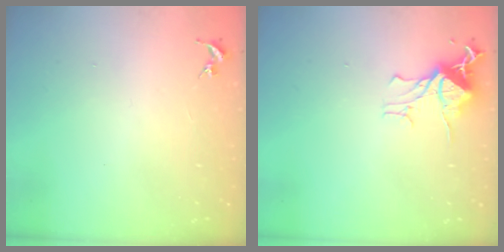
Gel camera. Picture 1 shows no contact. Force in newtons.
{"total": 11.3, "press": 11.3, "slide": 0.9}